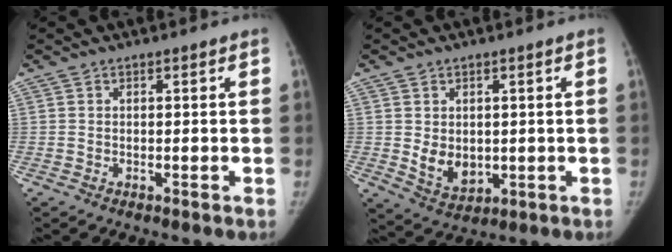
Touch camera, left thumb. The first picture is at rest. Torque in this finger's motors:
{"motor_torque": [0.03, 0.04, -0.03, 0.01, 0.03]}